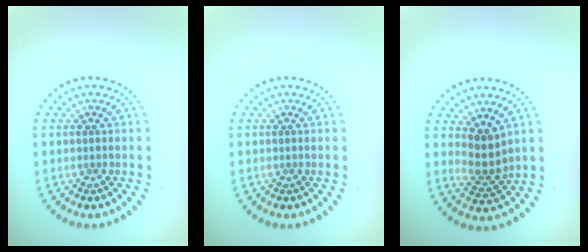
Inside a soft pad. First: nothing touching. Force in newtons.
{"total": 0.0}
{"total": 2.6, "press": 2.0, "slide": 1.7}